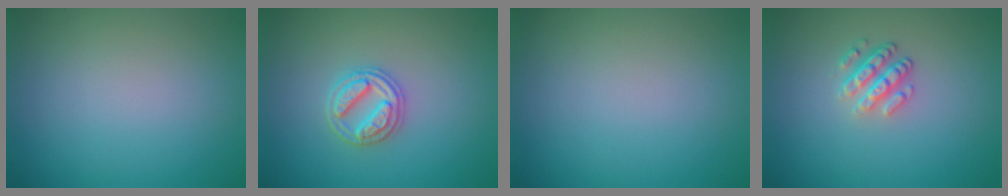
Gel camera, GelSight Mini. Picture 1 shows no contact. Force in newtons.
{"total": 2.7, "press": 2.7, "slide": 0.3}
{"total": 0.0}
{"total": 2.8, "press": 2.3, "slide": 1.5}